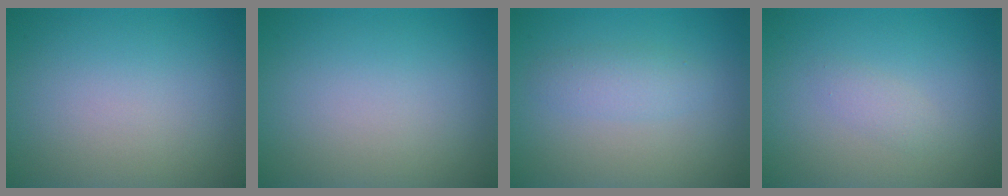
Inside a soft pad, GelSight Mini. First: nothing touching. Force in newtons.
{"total": 0.0}
{"total": 1.9, "press": 1.9, "slide": 0.0}
{"total": 1.0, "press": 1.0, "slide": 0.1}